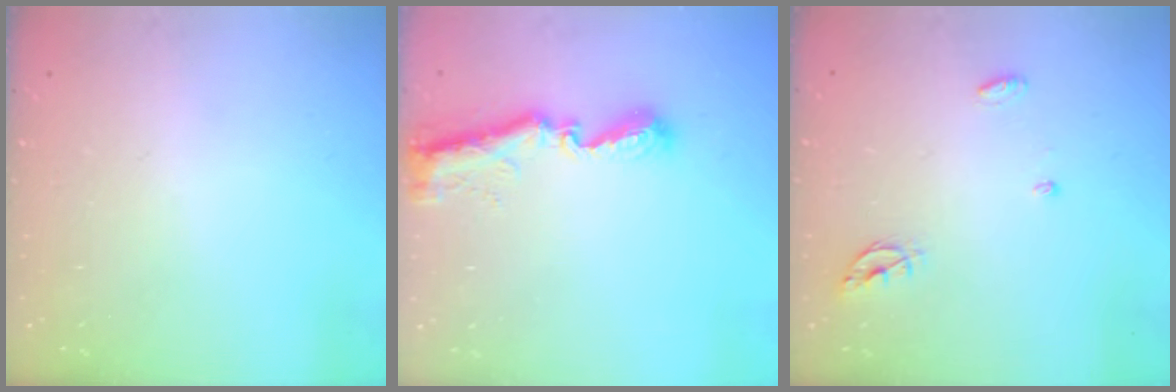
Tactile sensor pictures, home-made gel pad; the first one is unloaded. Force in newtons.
{"total": 9.2, "press": 9.2, "slide": 0.4}
{"total": 5.1, "press": 5.1, "slide": 0.6}